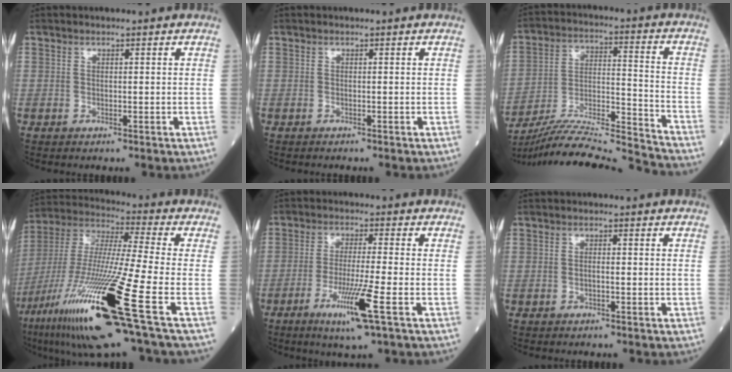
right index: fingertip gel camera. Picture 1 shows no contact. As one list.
[{"total": 0.7, "force": [-0.7, 0.0, 0.3], "torque": [-0.003, -0.001, -0.010]}, {"total": 20.4, "force": [-19.5, -1.5, 5.9], "torque": [-0.124, -0.005, -0.319]}, {"total": 24.7, "force": [-11.1, 0.3, 22.0], "torque": [-0.438, -0.060, -0.205]}, {"total": 8.3, "force": [-3.7, -0.8, 7.3], "torque": [-0.137, -0.024, -0.070]}, {"total": 0.9, "force": [-0.2, 0.2, 0.8], "torque": [-0.015, 0.002, -0.004]}]